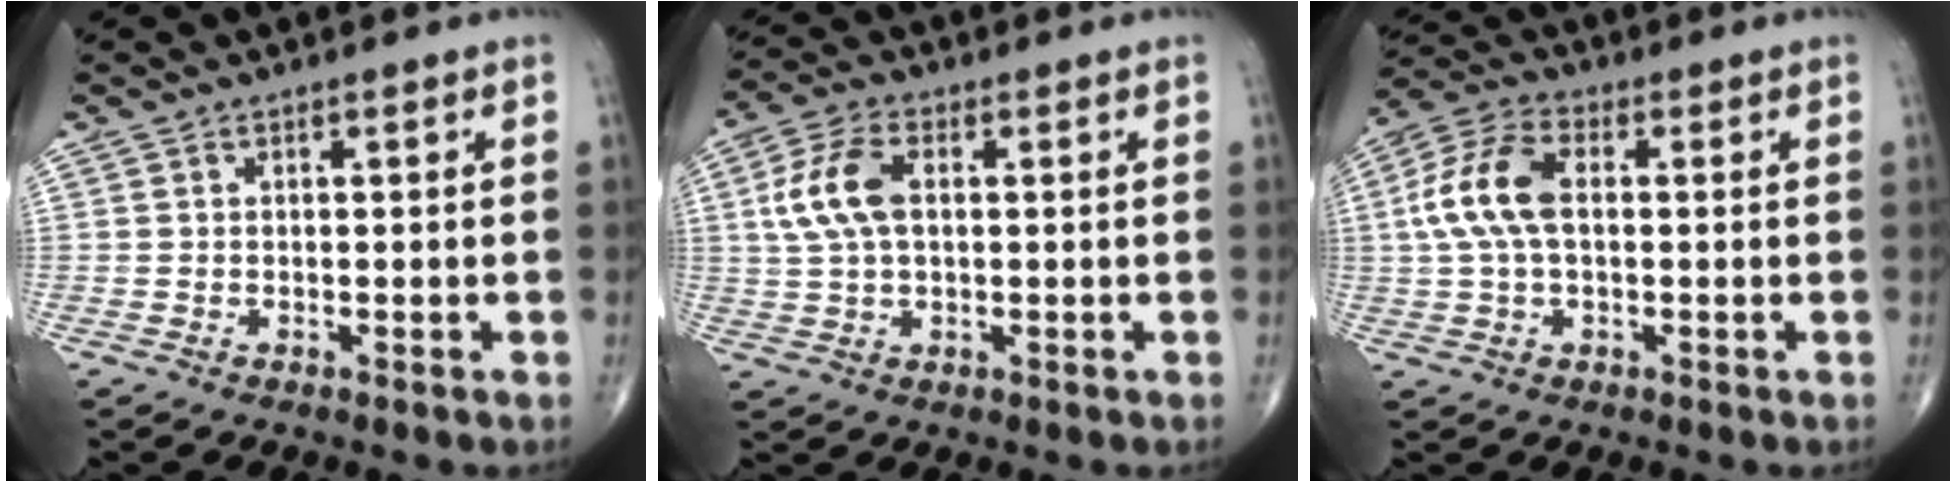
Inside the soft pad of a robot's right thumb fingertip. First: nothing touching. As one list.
[{"total": 8.7, "force": [1.4, 4.8, 7.1], "torque": [-0.155, 0.014, 0.028]}, {"total": 10.6, "force": [0.9, 5.9, 8.8], "torque": [-0.191, 0.025, 0.012]}]